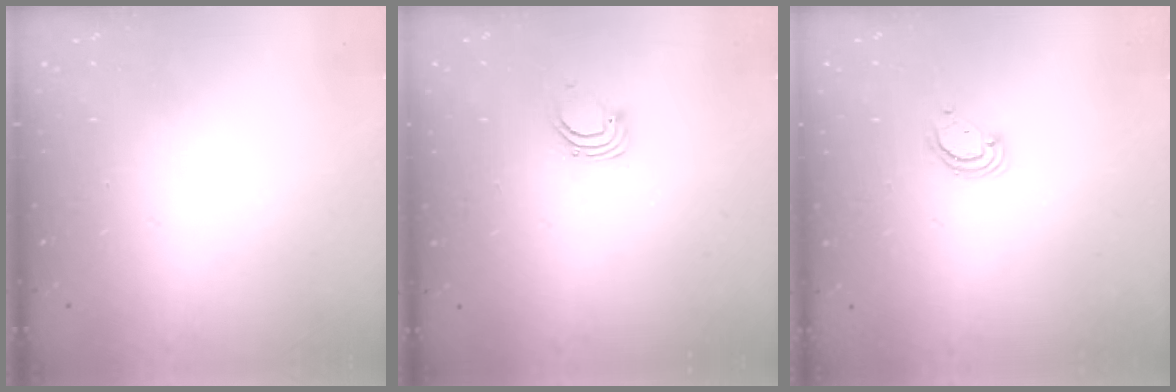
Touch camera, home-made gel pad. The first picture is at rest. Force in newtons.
{"total": 2.7, "press": 2.7, "slide": 0.1}
{"total": 4.1, "press": 4.1, "slide": 0.2}